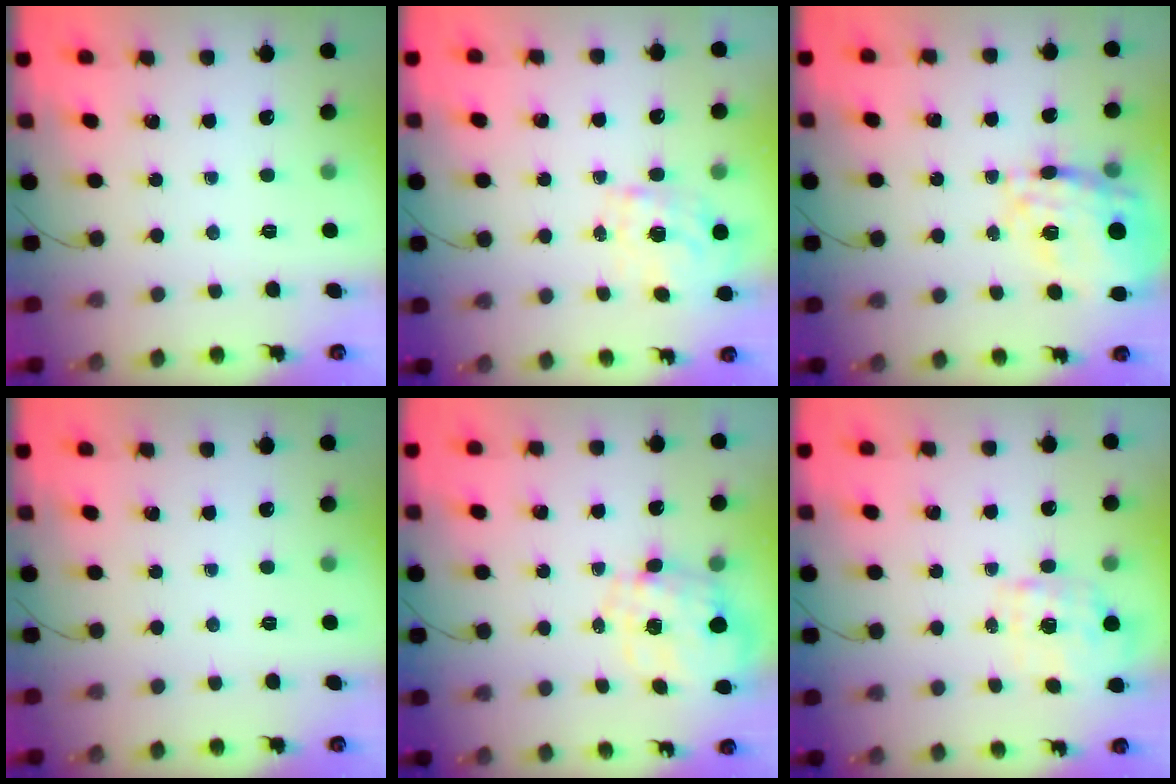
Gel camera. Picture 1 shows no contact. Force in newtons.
{"total": 0.9, "press": 0.7, "slide": 0.6}
{"total": 23.1, "press": 22.6, "slide": 4.7}
{"total": 0.0}
{"total": 2.5, "press": 2.4, "slide": 0.8}
{"total": 1.9, "press": 1.8, "slide": 0.5}